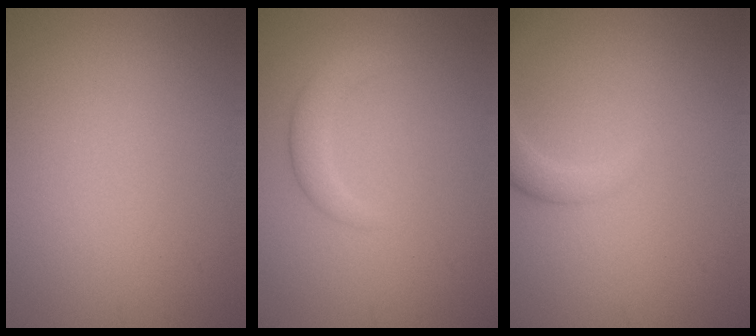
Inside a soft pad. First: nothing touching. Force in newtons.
{"total": 2.3, "press": 2.2, "slide": 0.2}
{"total": 2.3, "press": 2.3, "slide": 0.3}